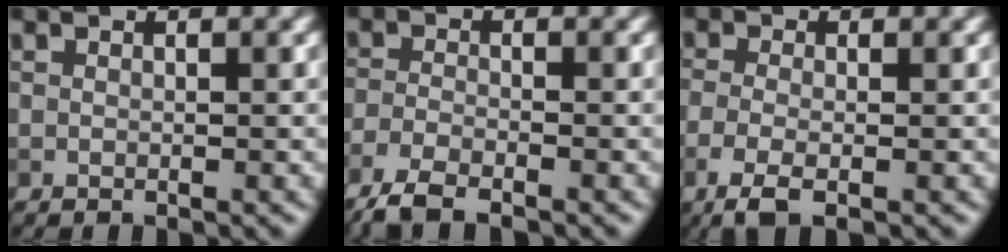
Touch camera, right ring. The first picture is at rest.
{"total": 4.2, "force": [-3.4, 1.0, 2.2], "torque": [-0.045, -0.011, -0.077]}
{"total": 3.2, "force": [-1.4, 1.2, 2.6], "torque": [-0.063, -0.006, -0.037]}